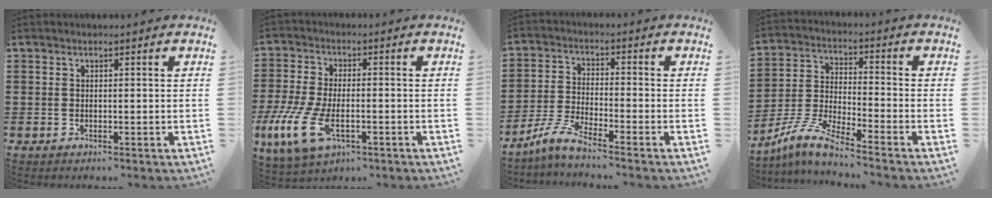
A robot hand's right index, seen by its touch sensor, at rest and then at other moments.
{"total": 7.5, "force": [-2.0, 3.1, 6.6], "torque": [-0.160, -0.017, -0.038]}
{"total": 5.4, "force": [-4.6, 0.1, 2.9], "torque": [-0.083, -0.015, -0.097]}
{"total": 7.1, "force": [-6.2, 0.3, 3.4], "torque": [-0.097, -0.011, -0.128]}